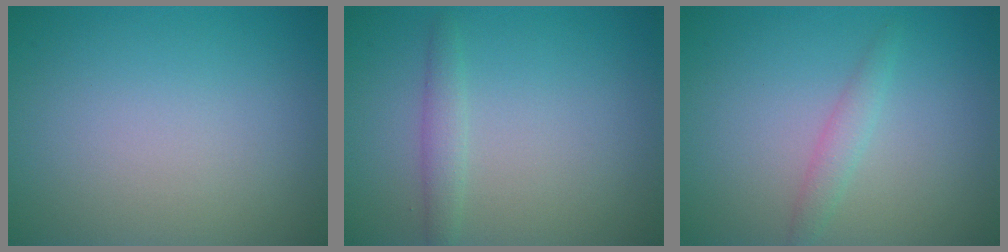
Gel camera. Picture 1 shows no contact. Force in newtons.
{"total": 1.5, "press": 1.5, "slide": 0.1}
{"total": 1.4, "press": 1.4, "slide": 0.0}